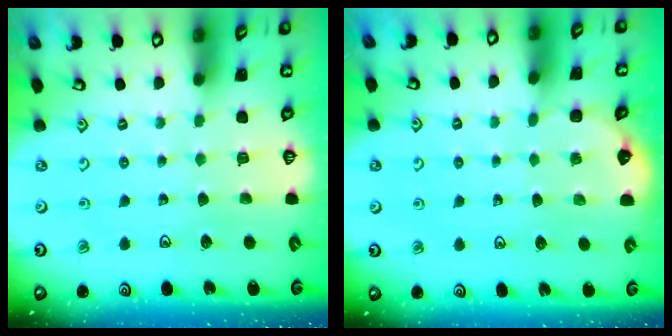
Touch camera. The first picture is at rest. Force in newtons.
{"total": 1.7, "press": 1.7, "slide": 0.1}